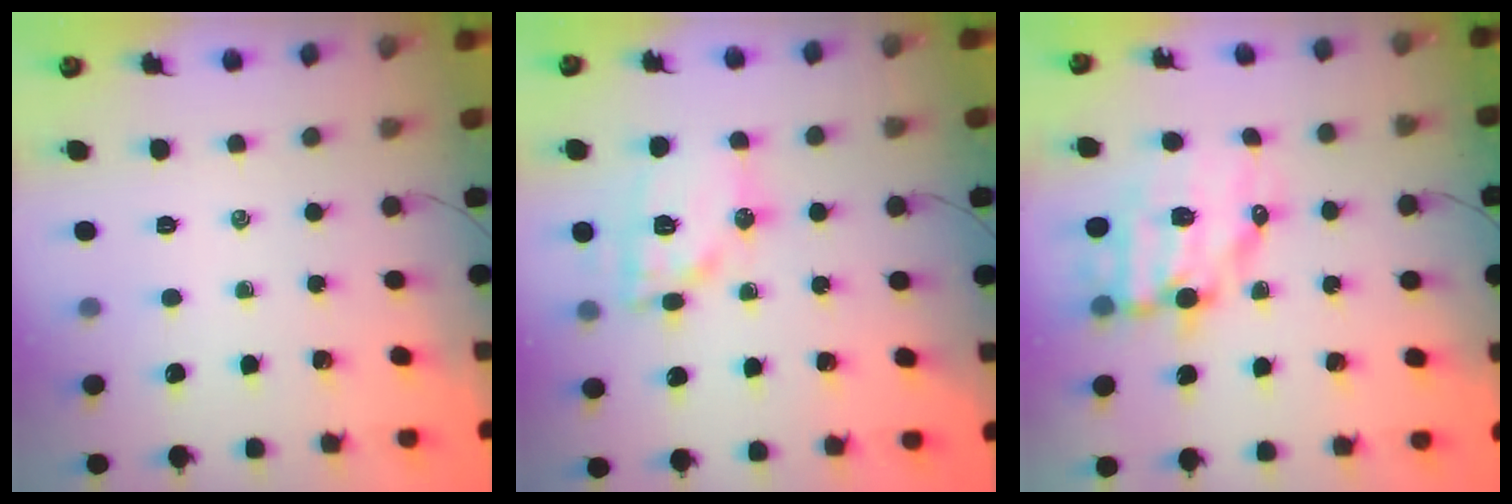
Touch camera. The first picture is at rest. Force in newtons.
{"total": 14.4, "press": 14.4, "slide": 1.1}
{"total": 10.9, "press": 10.6, "slide": 2.4}